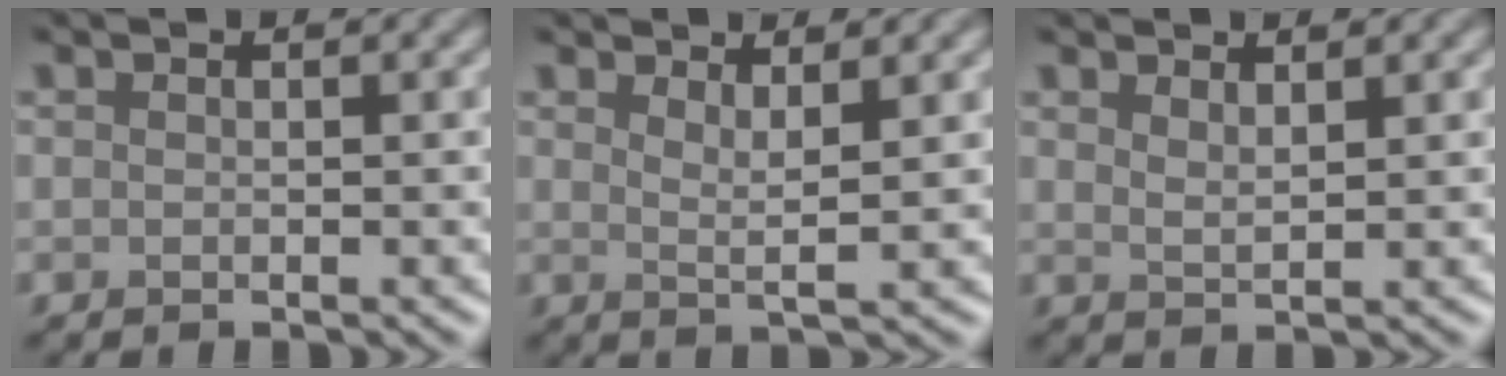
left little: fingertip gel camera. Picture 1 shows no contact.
{"total": 2.5, "force": [1.5, 0.5, 1.9], "torque": [-0.026, -0.006, 0.023]}
{"total": 1.6, "force": [1.3, 0.3, 0.8], "torque": [-0.016, -0.001, 0.023]}